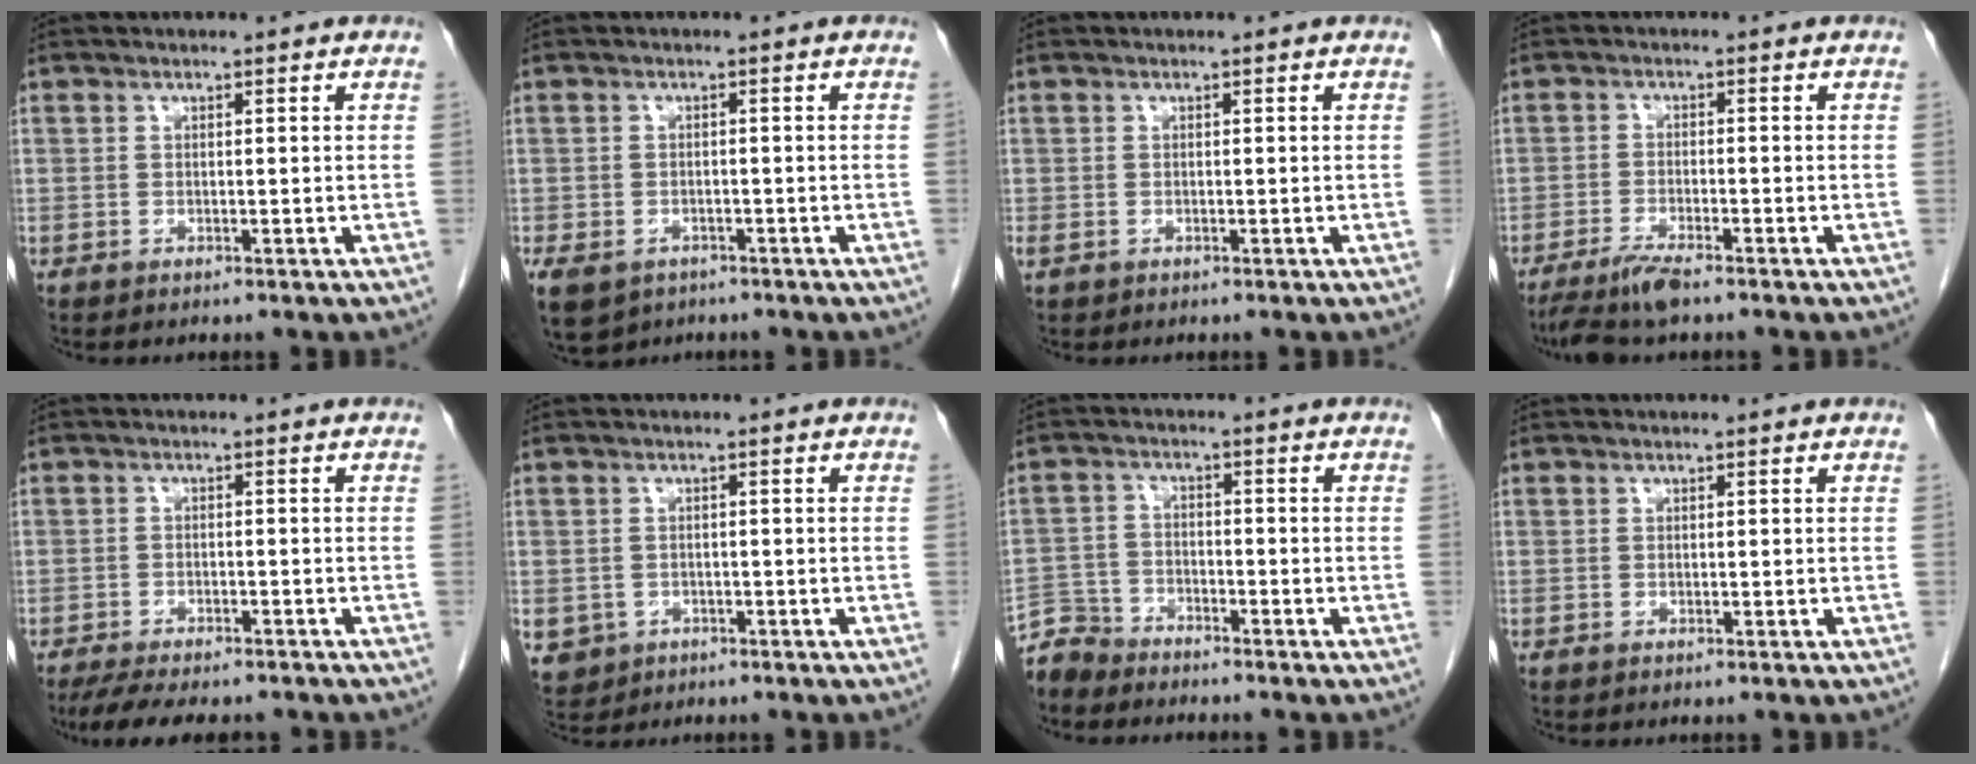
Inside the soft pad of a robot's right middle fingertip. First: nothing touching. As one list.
[{"total": 11.4, "force": [-6.4, 8.3, 4.5], "torque": [-0.133, -0.014, -0.082]}, {"total": 0.7, "force": [-0.3, 0.5, 0.4], "torque": [-0.012, 0.000, 0.000]}, {"total": 5.3, "force": [-4.2, 0.5, 3.3], "torque": [-0.063, -0.014, -0.076]}, {"total": 10.2, "force": [-8.6, 3.0, 4.6], "torque": [-0.068, -0.008, -0.126]}, {"total": 5.5, "force": [-2.3, 4.9, 1.2], "torque": [-0.030, 0.001, -0.031]}, {"total": 4.9, "force": [-4.8, 1.2, -0.5], "torque": [0.011, -0.006, -0.095]}, {"total": 0.0}]